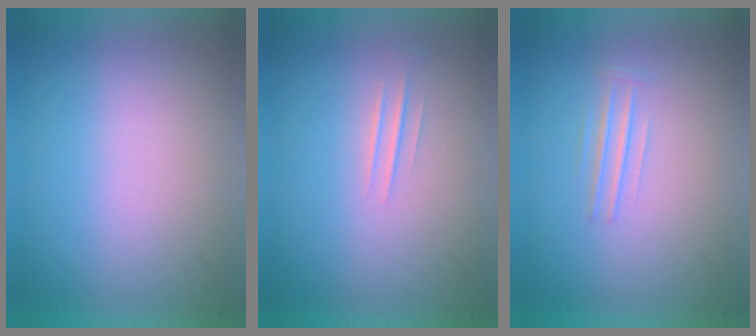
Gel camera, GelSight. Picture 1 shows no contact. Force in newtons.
{"total": 1.0}
{"total": 1.1}